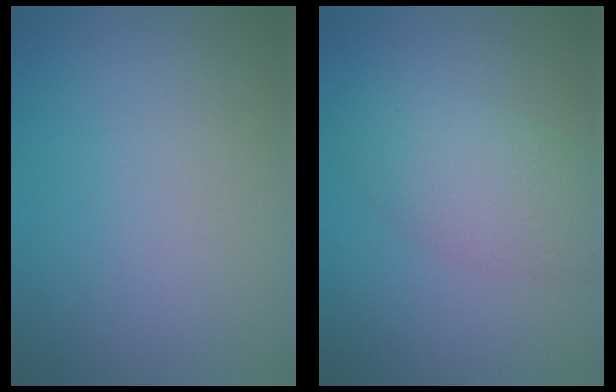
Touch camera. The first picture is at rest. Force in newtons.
{"total": 4.3, "press": 4.3, "slide": 0.1}